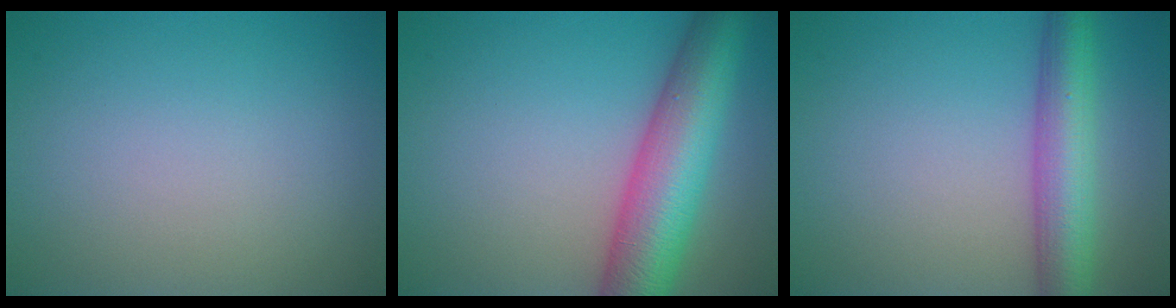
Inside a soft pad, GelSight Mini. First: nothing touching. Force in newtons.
{"total": 9.4, "press": 9.4, "slide": 0.3}
{"total": 5.9, "press": 5.9, "slide": 0.2}